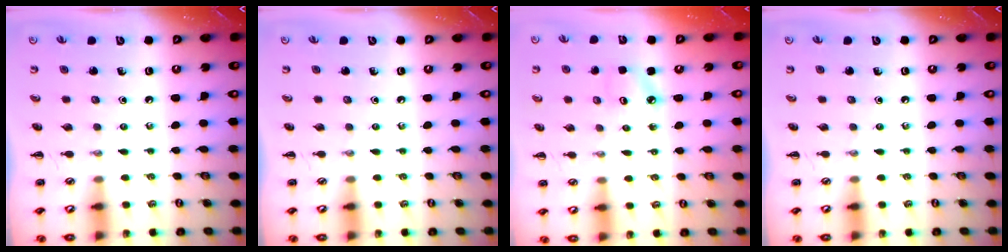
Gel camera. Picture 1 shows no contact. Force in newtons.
{"total": 0.0}
{"total": 3.0, "press": 2.9, "slide": 0.6}
{"total": 0.0}